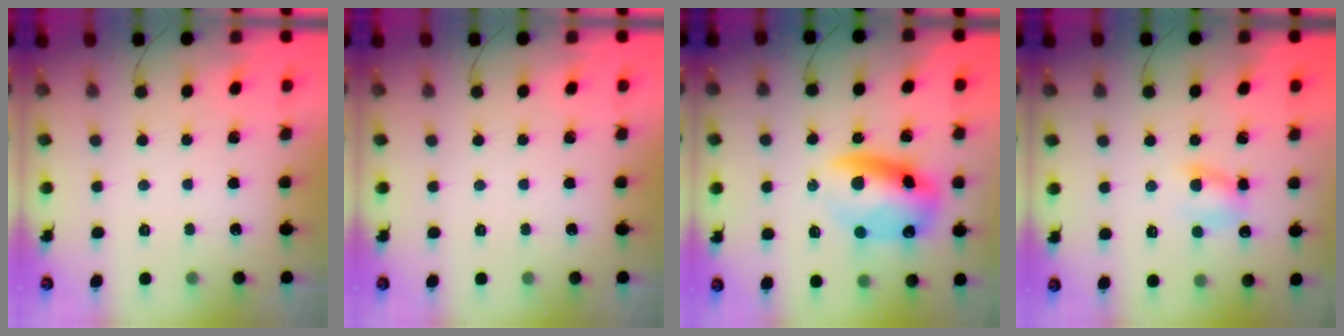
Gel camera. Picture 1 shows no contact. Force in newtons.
{"total": 0.0}
{"total": 12.9, "press": 12.5, "slide": 3.2}
{"total": 6.0, "press": 5.9, "slide": 1.3}